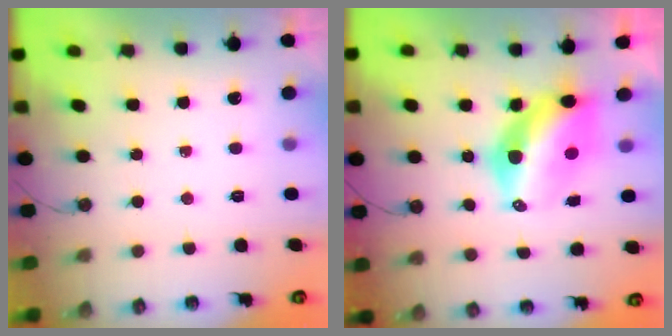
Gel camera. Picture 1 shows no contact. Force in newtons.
{"total": 10.8, "press": 10.8, "slide": 0.8}